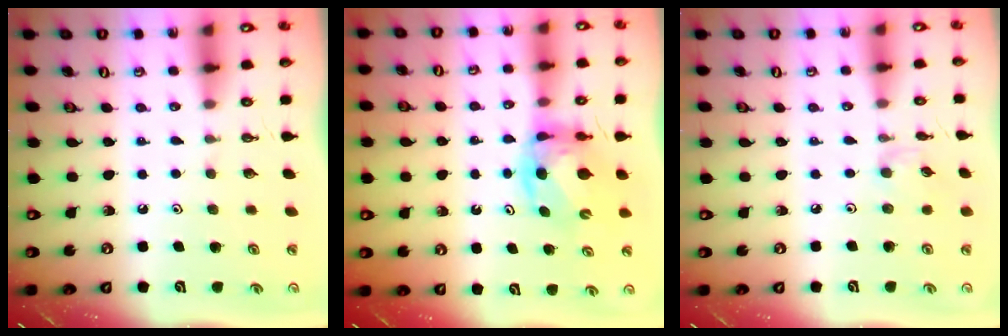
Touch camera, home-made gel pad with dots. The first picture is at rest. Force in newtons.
{"total": 7.6, "press": 7.5, "slide": 0.9}
{"total": 2.0, "press": 1.9, "slide": 0.4}